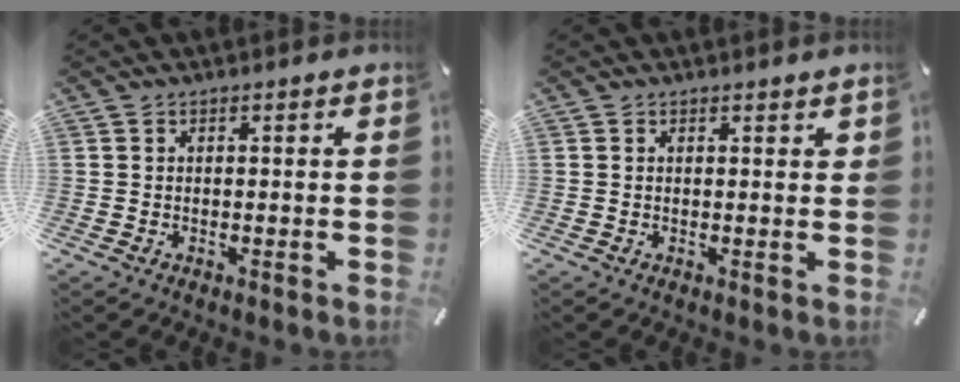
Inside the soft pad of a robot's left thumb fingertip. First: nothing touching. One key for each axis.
{"total": 0.9, "fx": 0.4, "fy": 0.5, "fz": 0.6, "tx": -0.005, "ty": -0.001, "tz": 0.006}